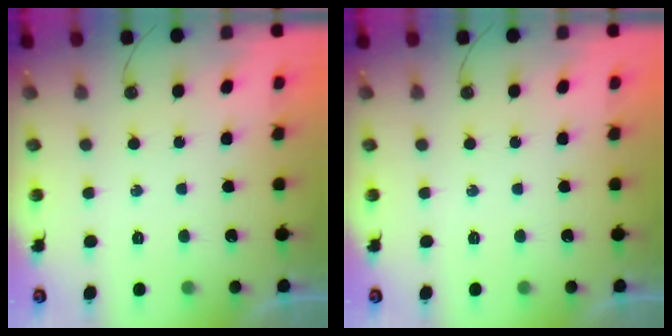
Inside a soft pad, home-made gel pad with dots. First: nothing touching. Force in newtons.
{"total": 0.0}